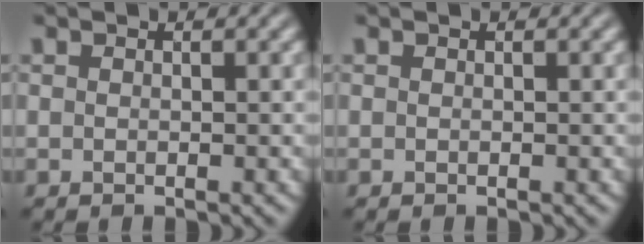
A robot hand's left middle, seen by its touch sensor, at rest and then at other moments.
{"total": 0.0}